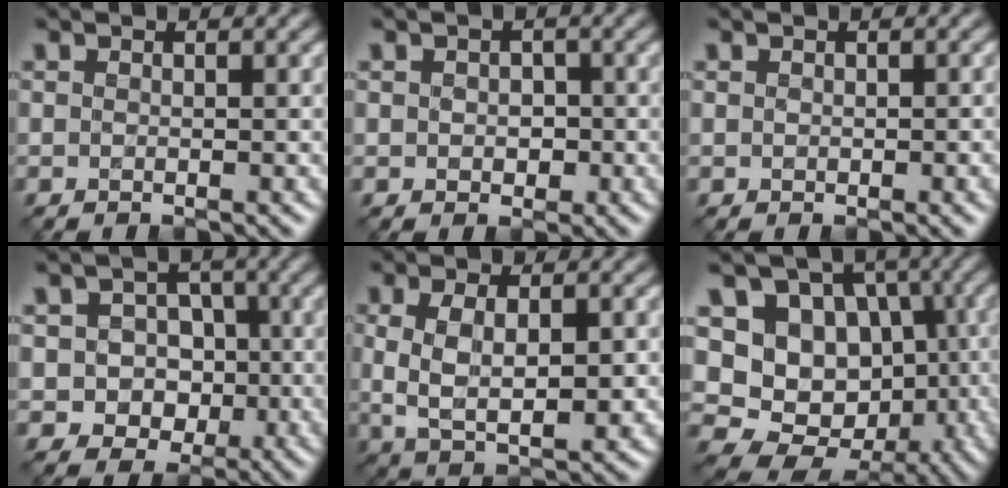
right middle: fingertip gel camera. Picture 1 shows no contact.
{"total": 1.6, "force": [-0.1, 1.3, 0.8], "torque": [-0.013, -0.003, -0.002]}
{"total": 1.7, "force": [-0.1, 1.0, 1.4], "torque": [-0.020, -0.003, 0.001]}
{"total": 4.8, "force": [-0.7, 4.3, 2.1], "torque": [-0.008, 0.004, -0.025]}
{"total": 6.1, "force": [-0.1, 2.9, 5.3], "torque": [-0.104, -0.006, 0.005]}
{"total": 12.1, "force": [-1.0, 10.2, 6.3], "torque": [-0.106, -0.008, -0.020]}